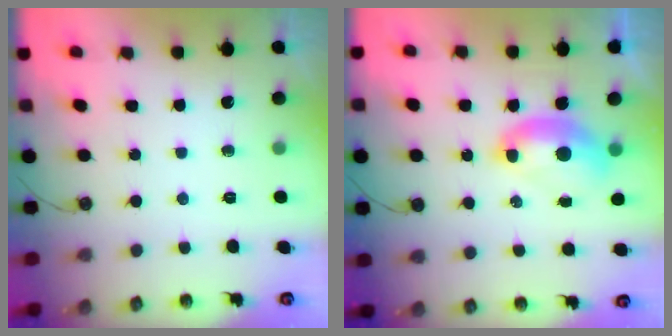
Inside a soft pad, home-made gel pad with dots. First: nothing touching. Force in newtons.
{"total": 2.7, "press": 2.6, "slide": 0.6}